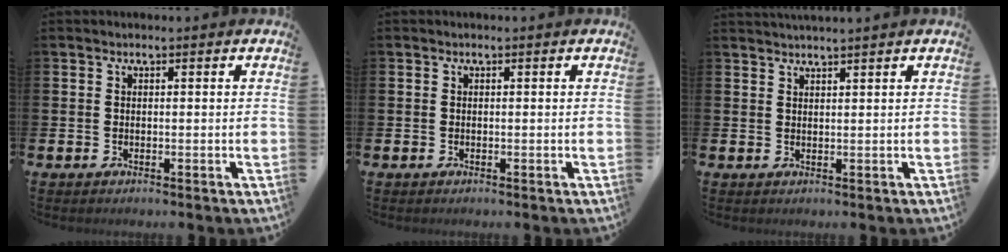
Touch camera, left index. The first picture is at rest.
{"total": 0.0}
{"total": 1.6, "force": [1.6, -0.4, -0.1], "torque": [-0.006, -0.003, 0.031]}